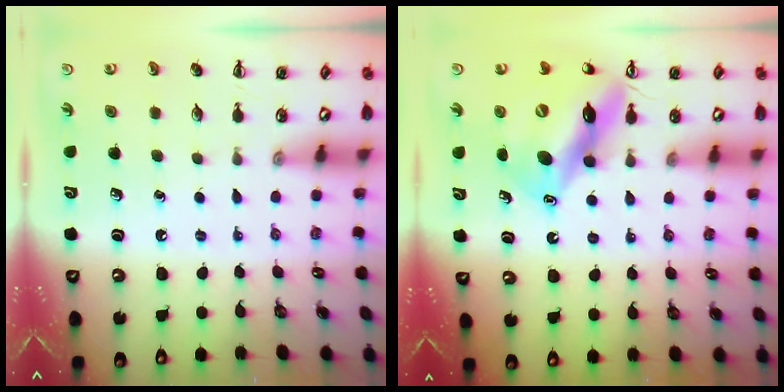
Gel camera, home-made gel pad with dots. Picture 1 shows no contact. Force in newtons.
{"total": 13.5, "press": 13.0, "slide": 3.8}